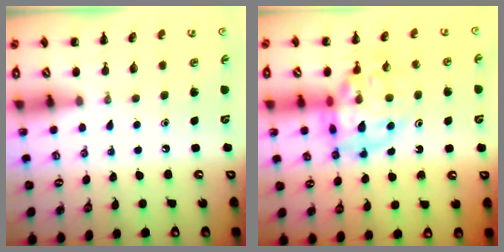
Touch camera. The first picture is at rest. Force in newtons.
{"total": 14.6, "press": 14.3, "slide": 2.7}